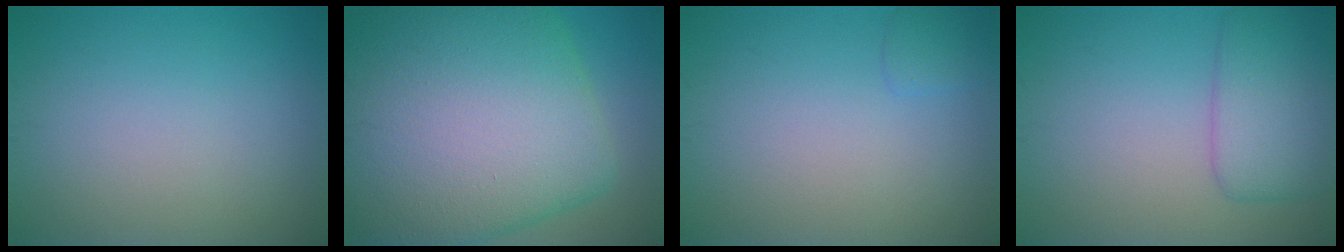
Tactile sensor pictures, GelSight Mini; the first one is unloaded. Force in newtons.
{"total": 17.1, "press": 17.1, "slide": 0.5}
{"total": 0.9, "press": 0.9, "slide": 0.1}
{"total": 4.2, "press": 4.2, "slide": 0.1}